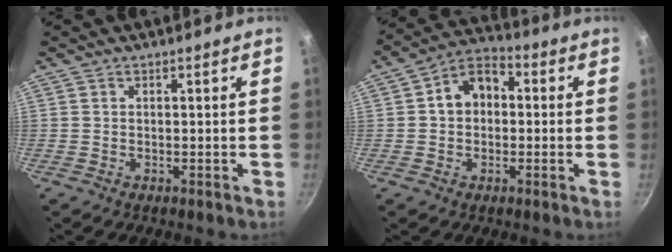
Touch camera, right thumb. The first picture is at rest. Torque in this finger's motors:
{"motor_torque": [-0.60, 0.43, 0.12, -0.01, 0.09]}